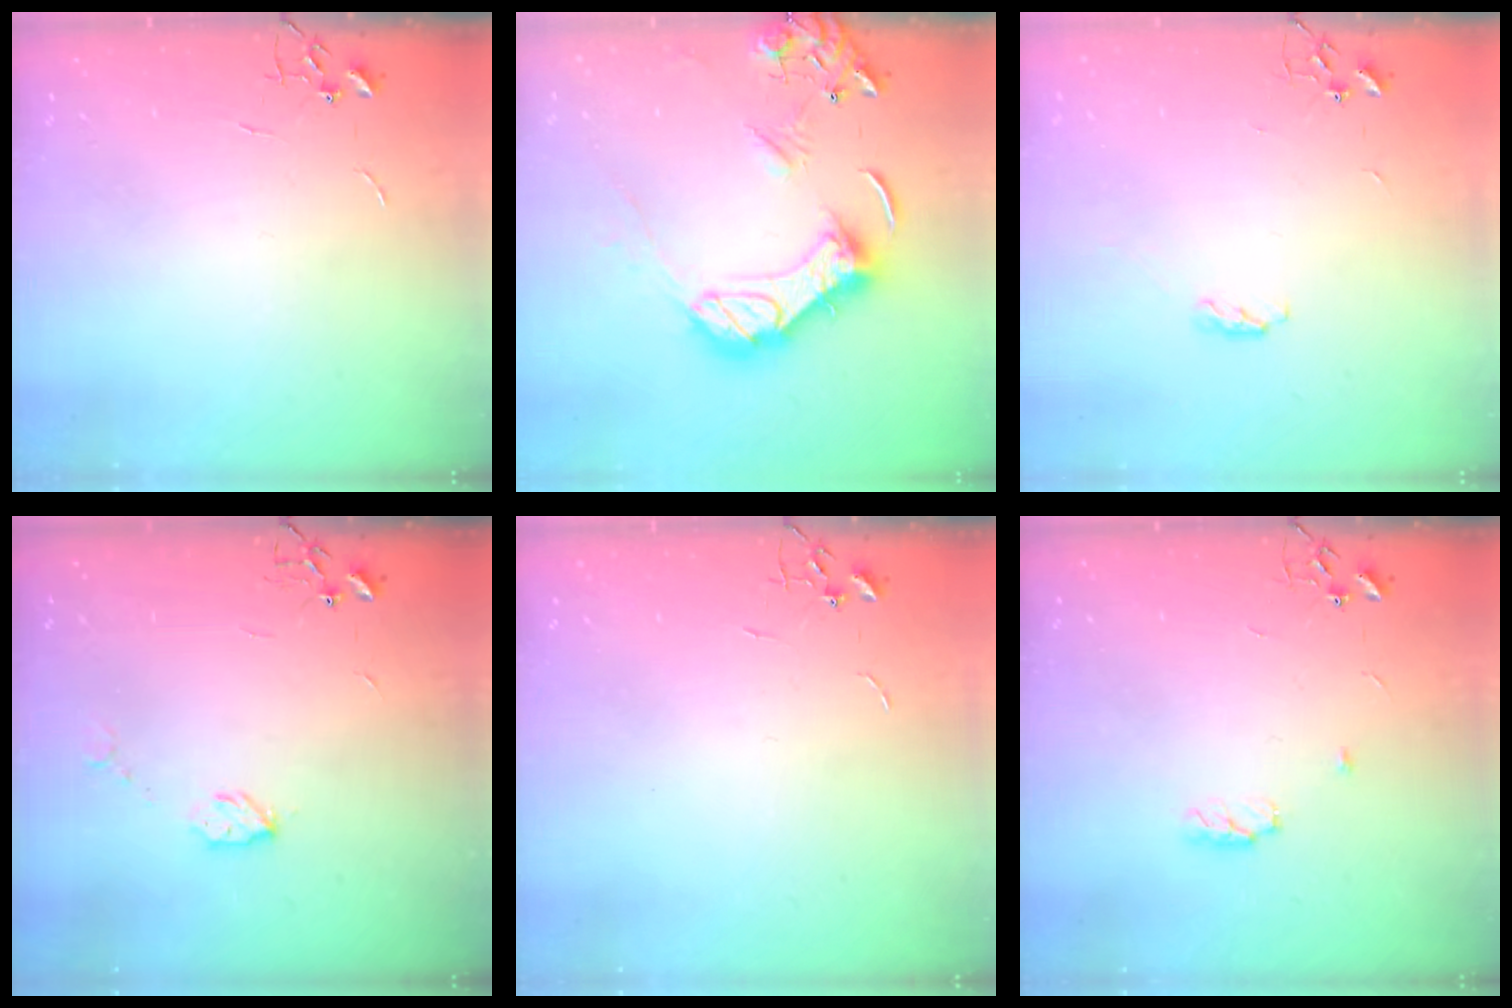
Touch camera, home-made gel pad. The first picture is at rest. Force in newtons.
{"total": 18.5, "press": 18.3, "slide": 2.7}
{"total": 3.9, "press": 3.9, "slide": 0.5}
{"total": 5.1, "press": 5.0, "slide": 0.7}
{"total": 0.0}
{"total": 5.2, "press": 5.0, "slide": 1.4}